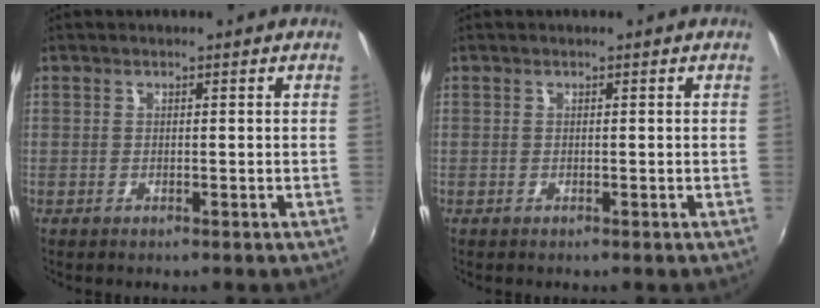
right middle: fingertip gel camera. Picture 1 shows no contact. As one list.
[{"total": 0.0}]